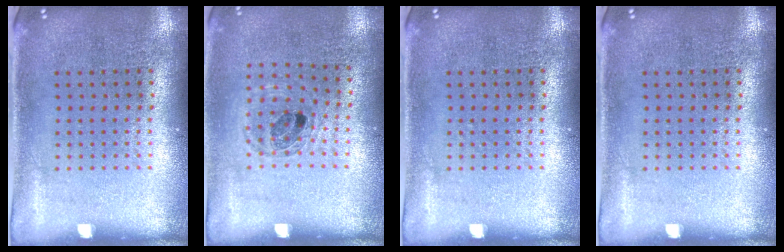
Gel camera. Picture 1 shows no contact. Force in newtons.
{"total": 0.9, "press": 0.9, "slide": 0.1}
{"total": 0.0}
{"total": 0.0}